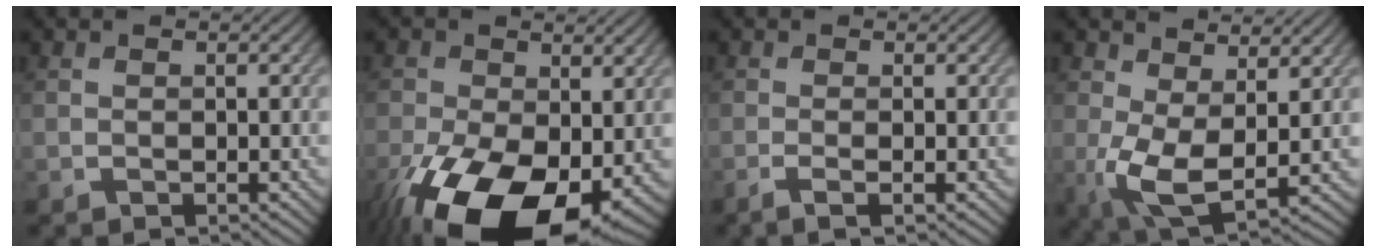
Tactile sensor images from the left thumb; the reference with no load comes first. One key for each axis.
{"total": 18.0, "fx": -7.0, "fy": 10.1, "fz": 13.2, "tx": -0.278, "ty": -0.059, "tz": -0.096}
{"total": 1.9, "fx": -0.7, "fy": 0.3, "fz": 1.7, "tx": -0.031, "ty": -0.001, "tz": -0.020}
{"total": 7.7, "fx": 0.8, "fy": 3.9, "fz": 6.6, "tx": -0.148, "ty": -0.011, "tz": 0.016}